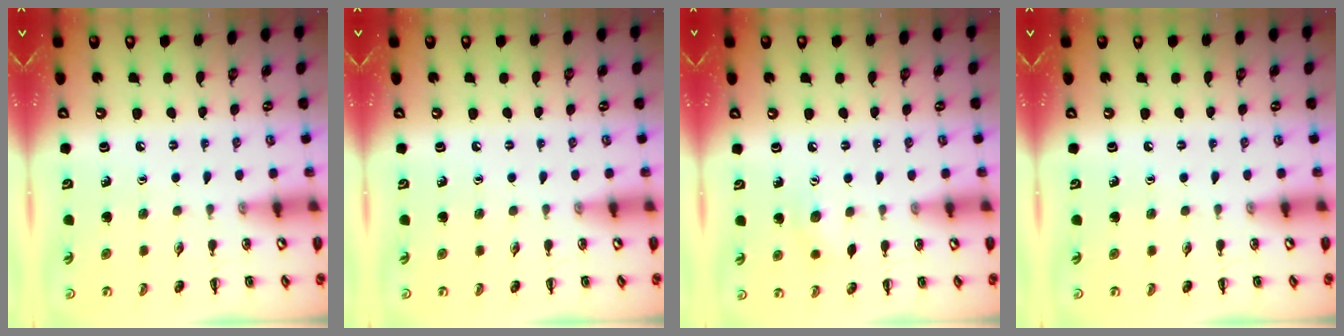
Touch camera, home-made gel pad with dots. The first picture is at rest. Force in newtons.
{"total": 0.0}
{"total": 6.3, "press": 6.1, "slide": 1.4}
{"total": 0.0}